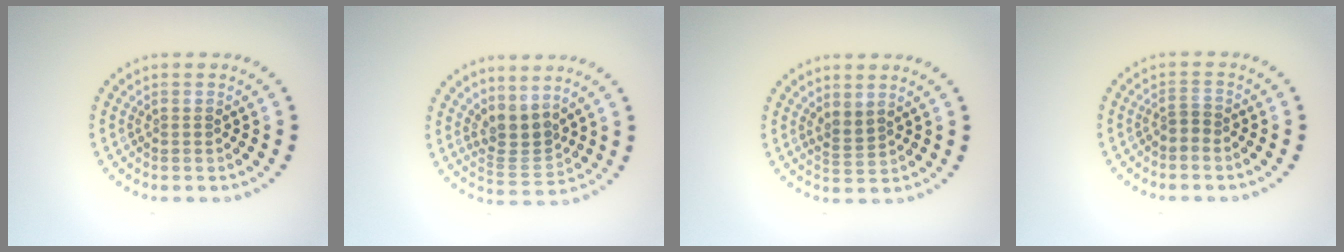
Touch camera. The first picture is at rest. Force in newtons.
{"total": 2.8, "press": 2.1, "slide": 1.9}
{"total": 1.7, "press": 1.3, "slide": 1.1}
{"total": 1.3, "press": 0.9, "slide": 0.9}